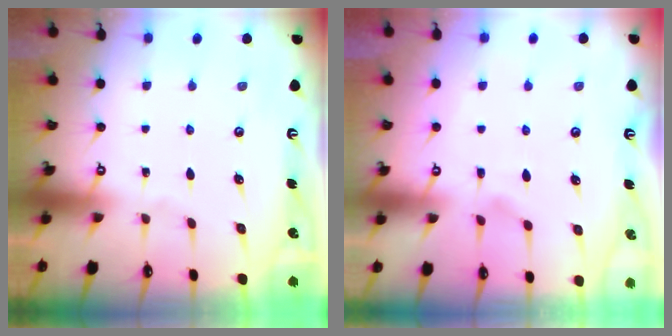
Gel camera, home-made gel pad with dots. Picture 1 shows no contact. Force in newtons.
{"total": 1.7, "press": 1.4, "slide": 0.9}